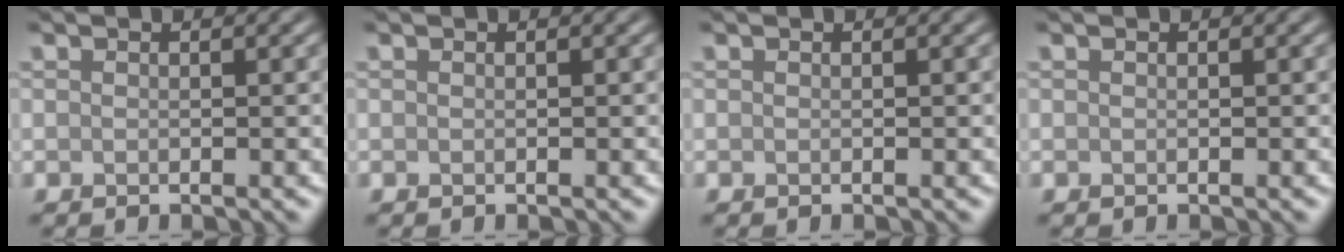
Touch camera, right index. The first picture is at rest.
{"total": 0.0}
{"total": 0.0}
{"total": 0.0}